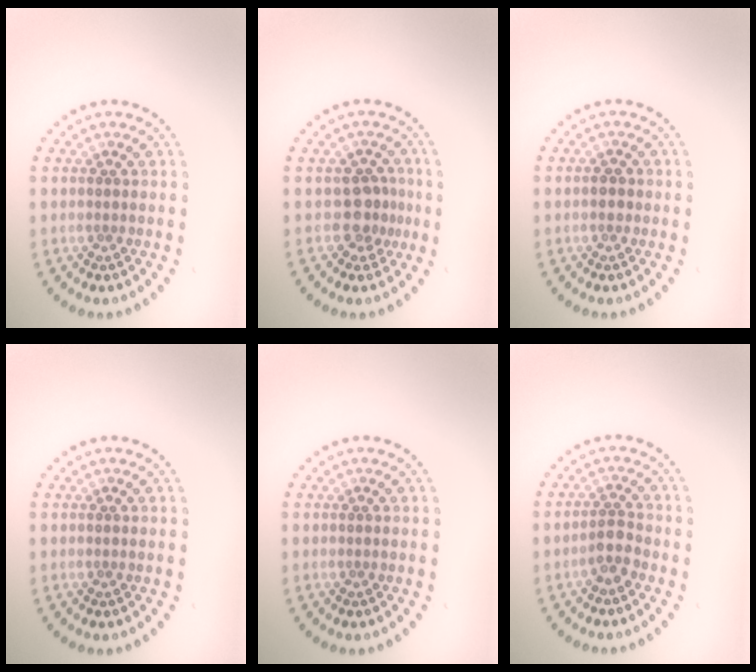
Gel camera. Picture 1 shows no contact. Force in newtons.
{"total": 2.3, "press": 1.8, "slide": 1.3}
{"total": 1.0, "press": 1.0, "slide": 0.1}
{"total": 0.0}
{"total": 0.0}
{"total": 1.9, "press": 1.5, "slide": 1.2}